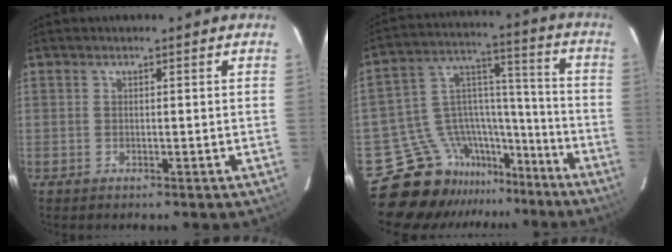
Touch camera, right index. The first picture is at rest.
{"total": 13.9, "force": [-11.0, 8.2, 2.1], "torque": [-0.025, 0.091, -0.174]}